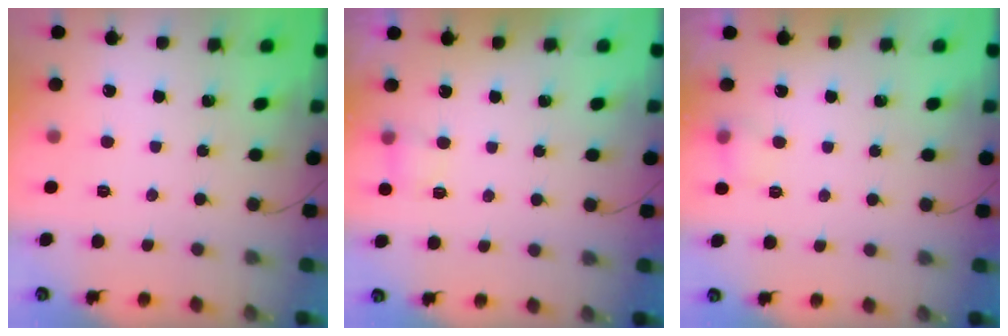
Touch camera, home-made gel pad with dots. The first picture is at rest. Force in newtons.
{"total": 3.8, "press": 3.6, "slide": 1.1}
{"total": 4.7, "press": 4.6, "slide": 0.9}